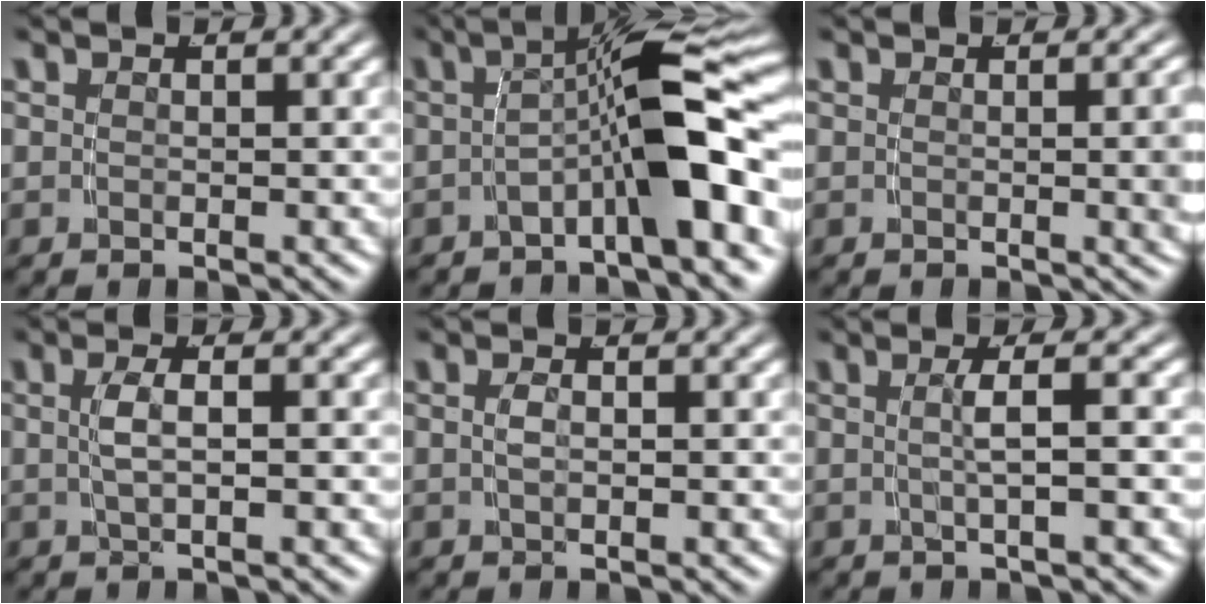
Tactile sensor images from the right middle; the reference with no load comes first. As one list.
[{"total": 7.4, "force": [-1.4, 1.2, 7.2], "torque": [-0.100, 0.016, -0.022]}, {"total": 2.5, "force": [0.1, 0.2, 2.5], "torque": [-0.016, 0.004, -0.002]}, {"total": 1.9, "force": [-0.3, -0.3, 1.9], "torque": [-0.039, 0.000, 0.001]}, {"total": 0.9, "force": [-0.4, -0.3, 0.8], "torque": [-0.012, -0.001, -0.002]}, {"total": 2.2, "force": [-0.3, -0.7, 2.0], "torque": [-0.032, 0.006, -0.005]}]